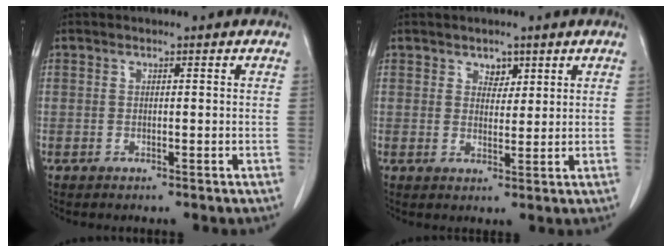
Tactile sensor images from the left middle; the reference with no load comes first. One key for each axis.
{"total": 2.5, "fx": 1.6, "fy": 1.6, "fz": 1.0, "tx": -0.012, "ty": -0.002, "tz": 0.028}